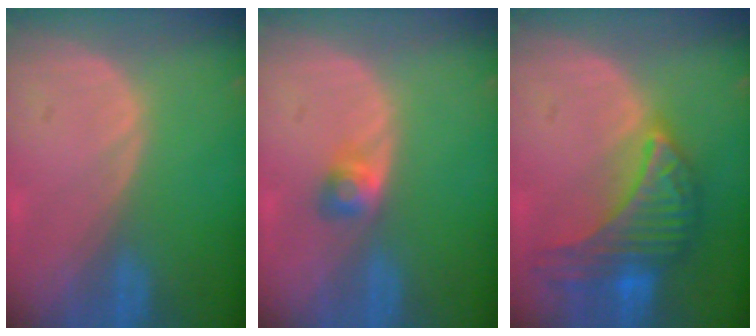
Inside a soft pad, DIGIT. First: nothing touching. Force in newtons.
{"total": 2.6, "press": 2.4, "slide": 1.0}
{"total": 9.6, "press": 9.6, "slide": 0.6}